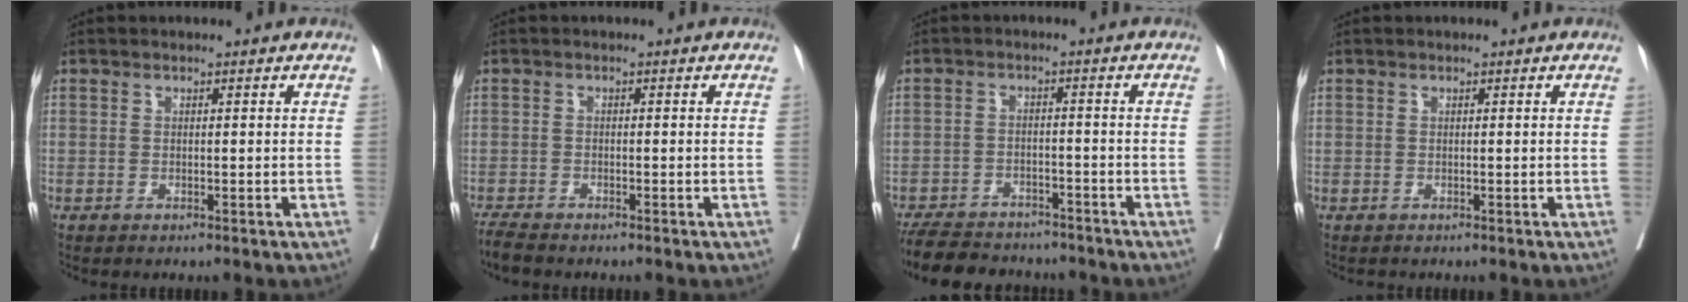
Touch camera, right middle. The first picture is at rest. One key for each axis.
{"total": 2.8, "fx": -2.6, "fy": 0.1, "fz": 1.1, "tx": -0.023, "ty": -0.009, "tz": -0.049}
{"total": 12.2, "fx": -10.8, "fy": 4.2, "fz": 3.8, "tx": -0.070, "ty": 0.001, "tz": -0.153}
{"total": 0.0}